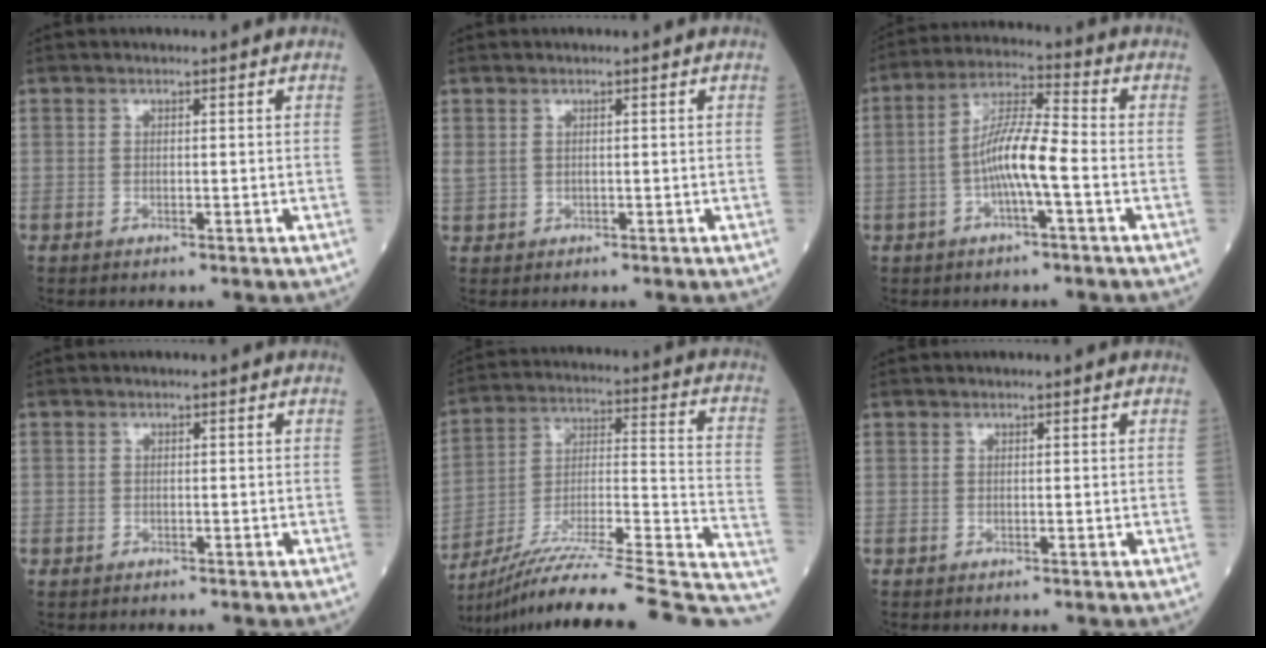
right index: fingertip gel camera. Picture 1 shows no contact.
{"total": 1.8, "force": [0.6, 1.2, 1.3], "torque": [-0.043, 0.010, 0.021]}
{"total": 8.6, "force": [-2.1, 0.7, 8.3], "torque": [-0.161, 0.013, -0.045]}
{"total": 0.9, "force": [-0.6, 0.7, 0.0], "torque": [-0.009, 0.004, -0.014]}
{"total": 31.7, "force": [-27.2, 1.3, 16.3], "torque": [-0.180, -0.013, -0.405]}
{"total": 0.0}